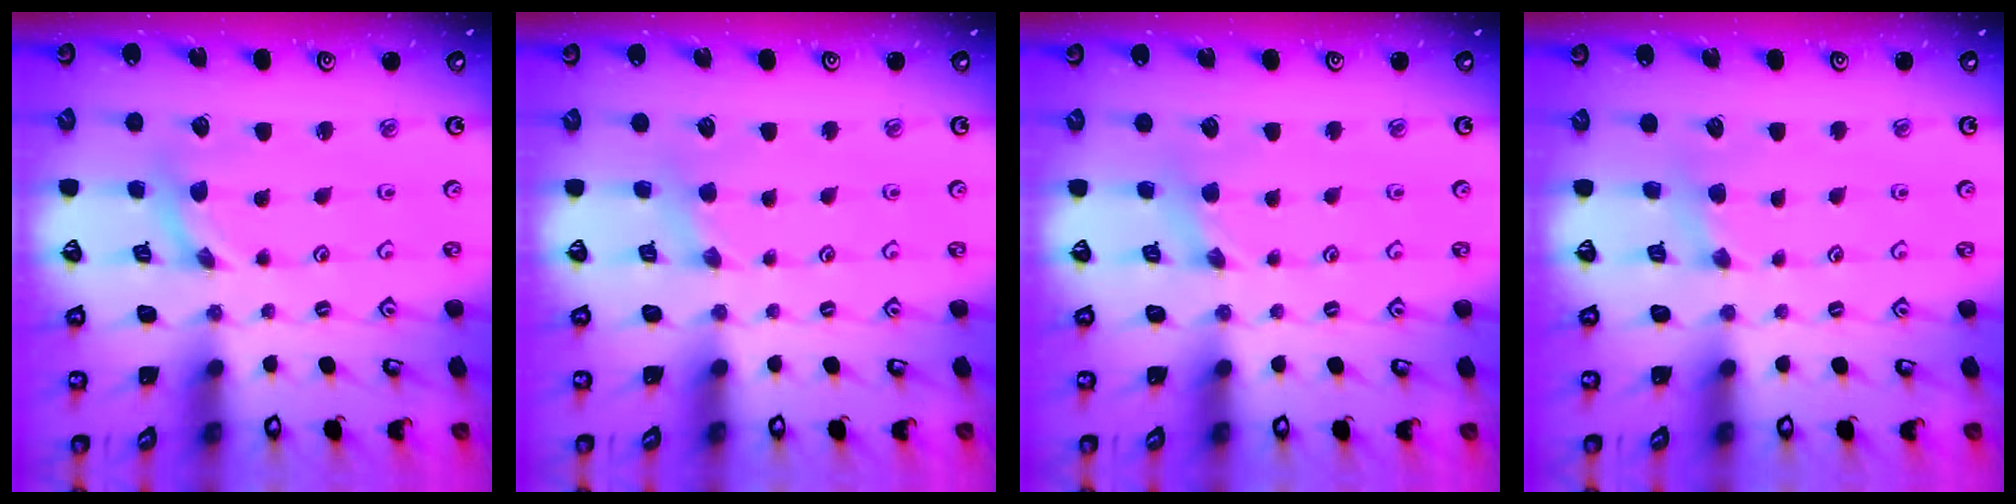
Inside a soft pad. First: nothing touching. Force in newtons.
{"total": 2.6, "press": 2.6, "slide": 0.5}
{"total": 2.2, "press": 2.2, "slide": 0.4}
{"total": 3.7, "press": 3.6, "slide": 0.6}